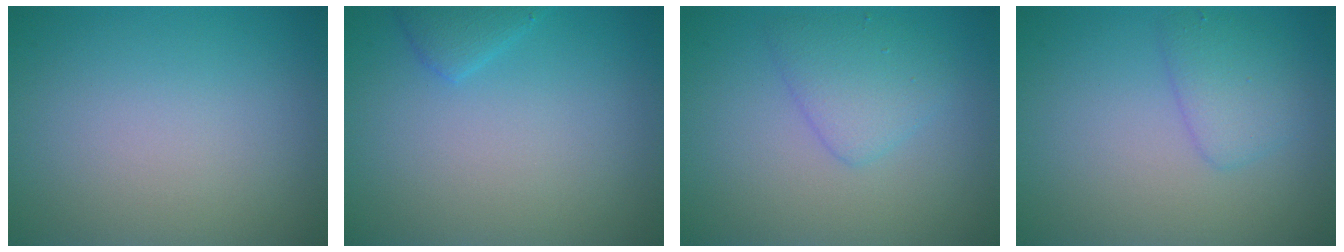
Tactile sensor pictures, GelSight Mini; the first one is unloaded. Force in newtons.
{"total": 1.5, "press": 1.5, "slide": 0.1}
{"total": 2.6, "press": 2.6, "slide": 0.2}
{"total": 2.3, "press": 2.3, "slide": 0.2}